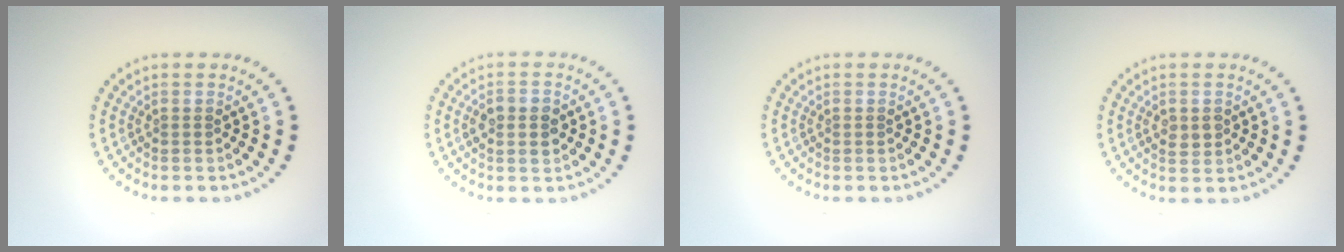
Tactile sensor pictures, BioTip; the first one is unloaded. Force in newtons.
{"total": 2.6, "press": 2.6, "slide": 0.2}
{"total": 0.0}
{"total": 1.5, "press": 1.5, "slide": 0.1}